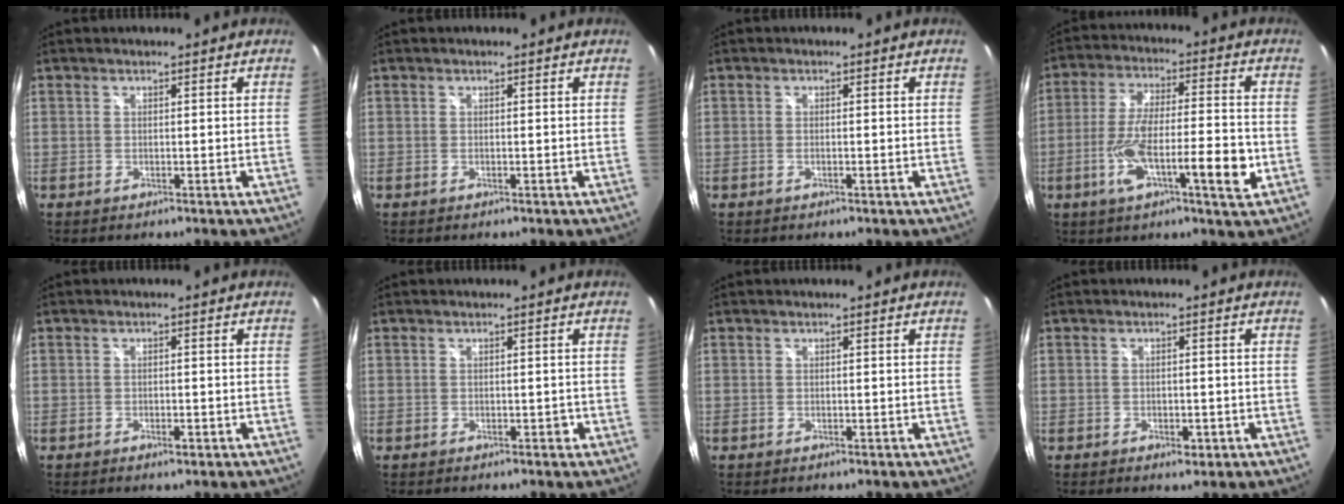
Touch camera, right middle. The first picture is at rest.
{"total": 0.0}
{"total": 0.8, "force": [-0.4, 0.1, 0.7], "torque": [-0.011, -0.001, -0.008]}
{"total": 14.0, "force": [-4.4, 2.1, 13.1], "torque": [-0.242, -0.016, -0.075]}
{"total": 1.5, "force": [-0.8, 0.6, 1.1], "torque": [-0.018, 0.000, -0.012]}
{"total": 0.8, "force": [-0.4, 0.6, 0.4], "torque": [-0.002, 0.000, -0.003]}
{"total": 0.0}
{"total": 1.9, "force": [-0.9, 1.0, 1.3], "torque": [-0.021, -0.001, -0.012]}